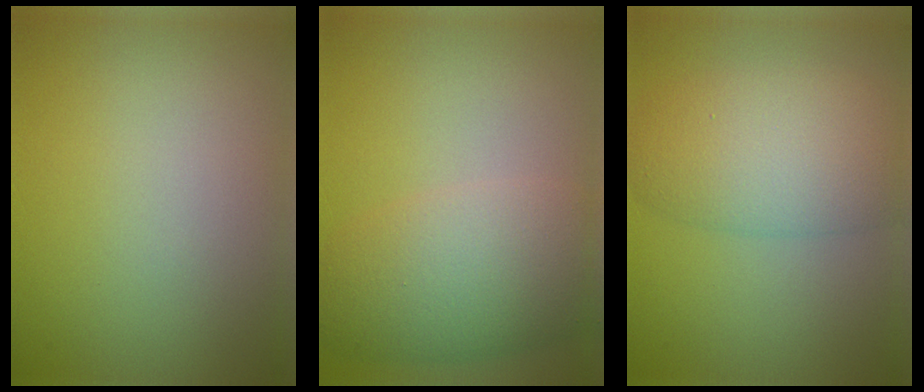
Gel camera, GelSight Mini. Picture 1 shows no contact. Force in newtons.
{"total": 7.4, "press": 7.4, "slide": 0.4}
{"total": 7.2, "press": 7.2, "slide": 0.4}